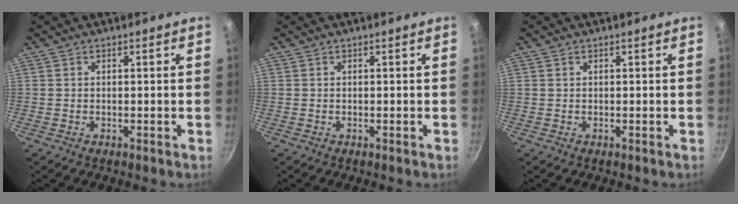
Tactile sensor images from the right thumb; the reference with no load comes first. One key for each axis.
{"total": 0.0}
{"total": 0.0}